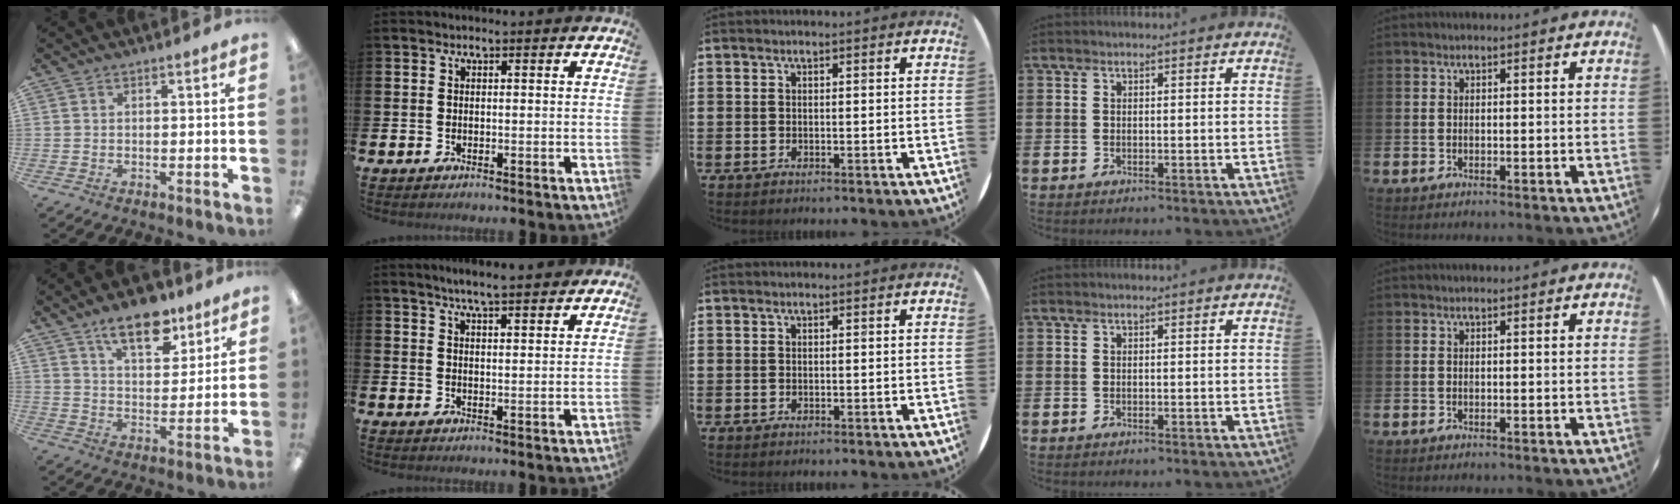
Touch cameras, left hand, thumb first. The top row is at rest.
{"thumb": {"total": 12.5, "force": [8.9, 5.7, 6.8], "torque": [-0.098, -0.041, 0.155]}, "index": {"total": 4.6, "force": [4.4, -0.1, 1.3], "torque": [-0.034, -0.017, 0.079]}}